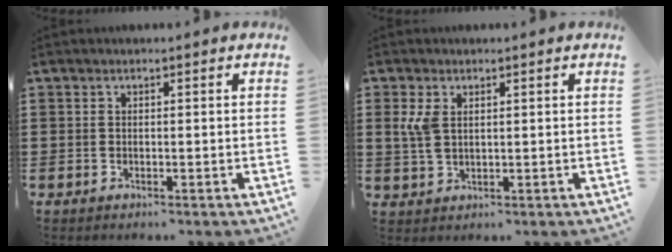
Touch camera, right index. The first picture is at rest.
{"total": 3.8, "force": [1.1, 2.3, 2.8], "torque": [-0.078, 0.002, 0.015]}